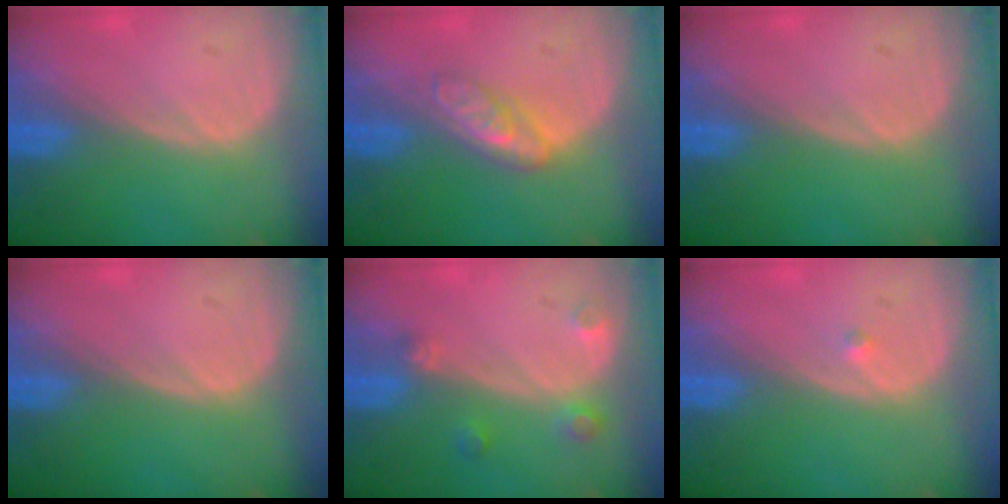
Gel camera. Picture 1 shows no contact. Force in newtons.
{"total": 4.7, "press": 4.2, "slide": 2.2}
{"total": 0.0}
{"total": 0.0}
{"total": 2.8, "press": 2.7, "slide": 0.7}
{"total": 0.5, "press": 0.4, "slide": 0.3}